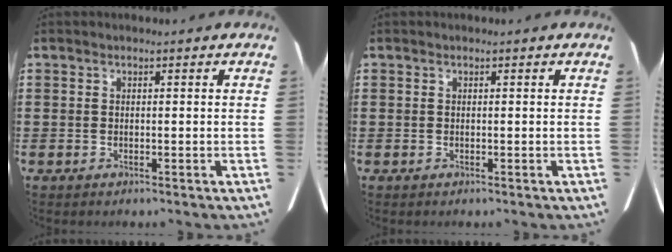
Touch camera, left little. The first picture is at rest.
{"total": 0.0}